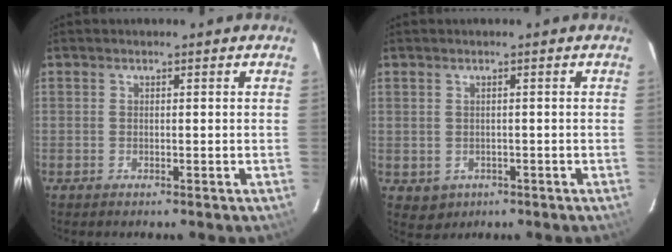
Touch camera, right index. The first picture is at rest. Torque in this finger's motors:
{"motor_torque": [-0.43, -0.08, -1.06, -0.21]}